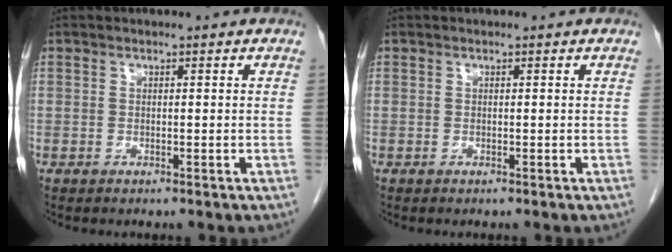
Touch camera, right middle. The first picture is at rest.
{"total": 0.0}